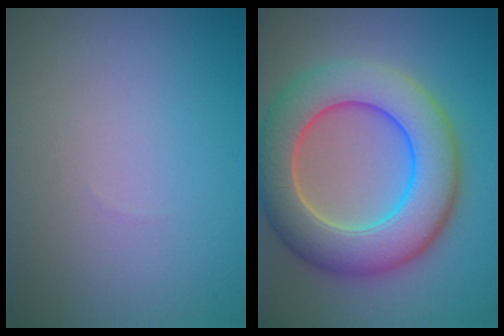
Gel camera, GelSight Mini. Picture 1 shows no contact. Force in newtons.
{"total": 10.0, "press": 10.0, "slide": 0.4}